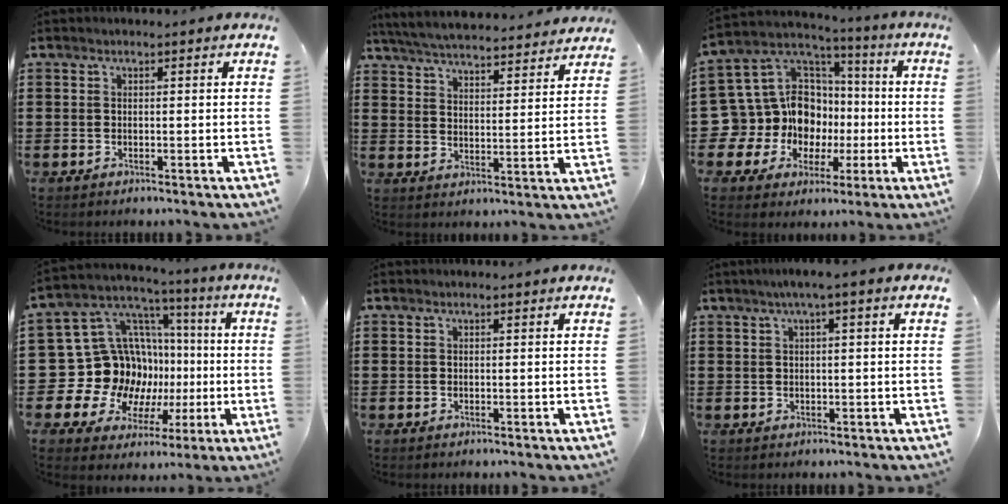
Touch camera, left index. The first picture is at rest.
{"total": 5.4, "force": [5.4, 0.0, 0.9], "torque": [-0.045, -0.035, 0.092]}
{"total": 14.3, "force": [-1.2, 13.1, 5.6], "torque": [-0.156, -0.020, -0.003]}
{"total": 17.7, "force": [-1.9, 16.2, 6.9], "torque": [-0.166, -0.039, 0.013]}
{"total": 0.0}
{"total": 2.0, "force": [0.4, -0.1, 2.0], "torque": [-0.035, -0.002, 0.006]}